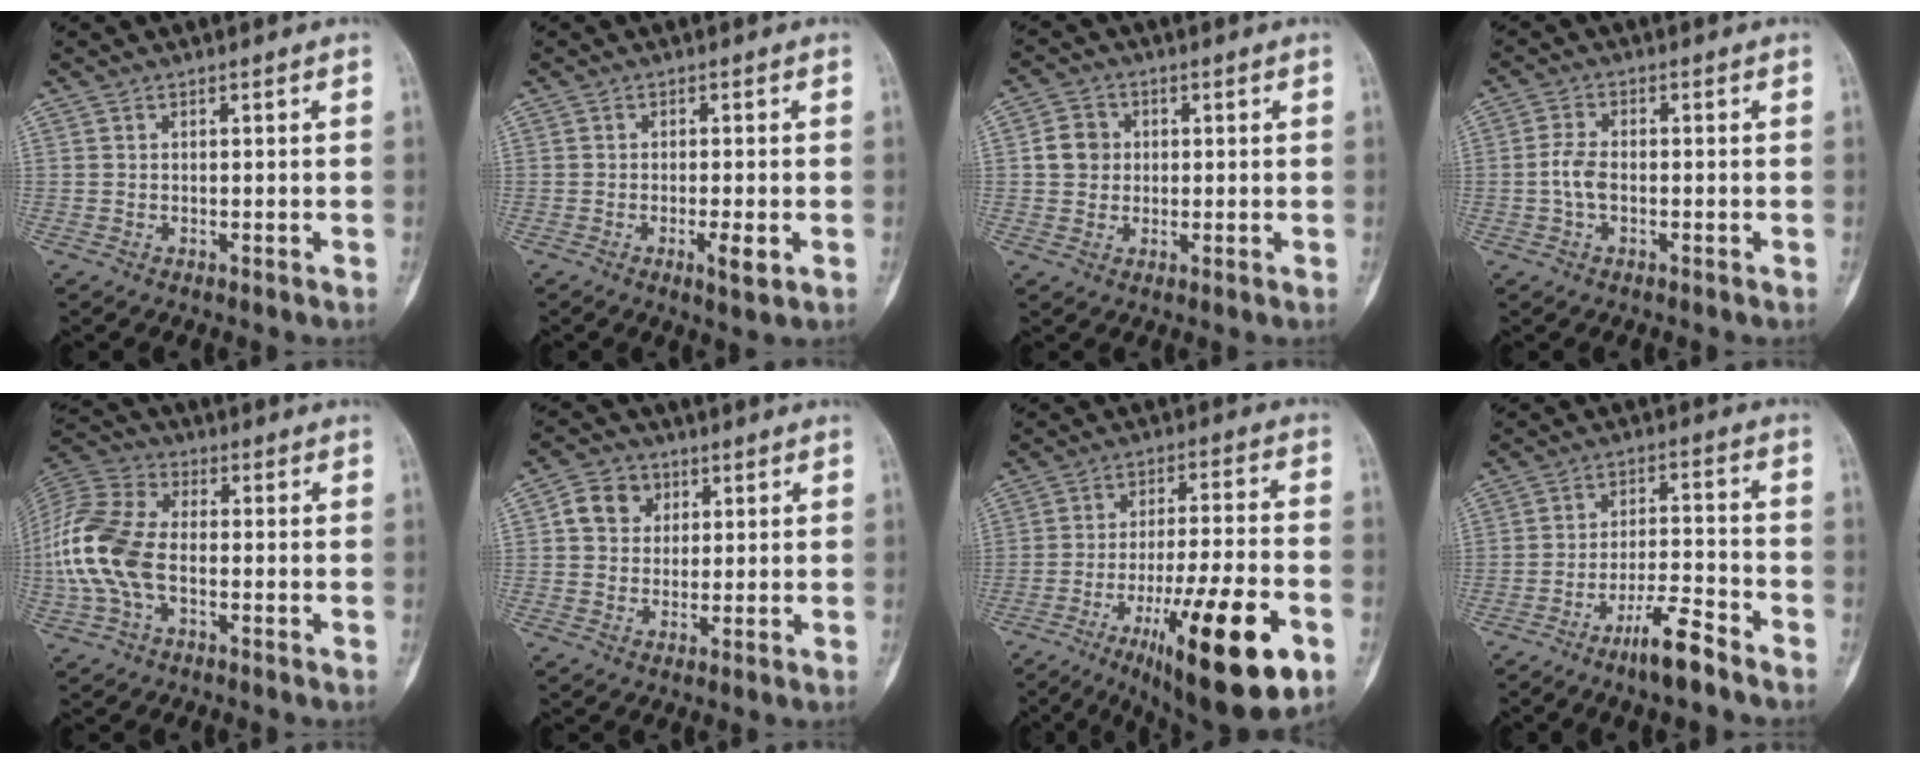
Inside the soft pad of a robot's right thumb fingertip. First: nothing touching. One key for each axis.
{"total": 3.4, "fx": -1.2, "fy": 0.6, "fz": 3.2, "tx": -0.052, "ty": -0.007, "tz": -0.020}
{"total": 5.0, "fx": 0.6, "fy": 4.6, "fz": 2.0, "tx": -0.015, "ty": 0.004, "tz": 0.004}
{"total": 3.9, "fx": -0.7, "fy": 2.0, "fz": 3.2, "tx": -0.071, "ty": 0.011, "tz": -0.020}
{"total": 15.4, "fx": -2.1, "fy": 9.0, "fz": 12.4, "tx": -0.281, "ty": 0.028, "tz": -0.044}
{"total": 6.8, "fx": 2.0, "fy": 5.9, "fz": 2.9, "tx": -0.023, "ty": 0.001, "tz": 0.029}
{"total": 22.3, "fx": -9.7, "fy": 5.0, "fz": 19.4, "tx": -0.289, "ty": 0.027, "tz": -0.145}
{"total": 8.5, "fx": -6.2, "fy": 1.6, "fz": 5.6, "tx": -0.101, "ty": 0.048, "tz": -0.110}